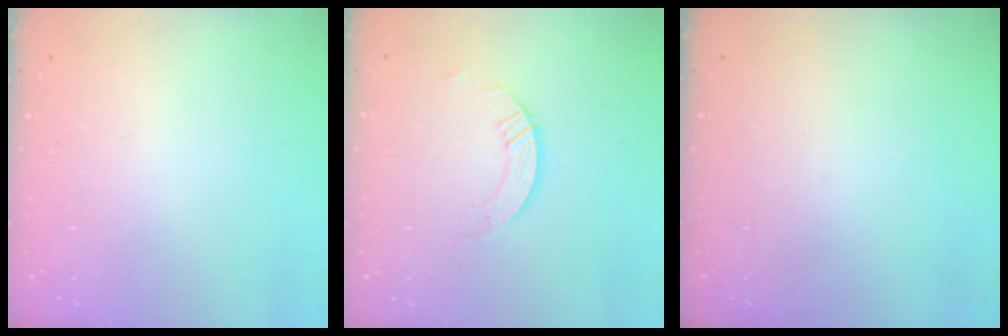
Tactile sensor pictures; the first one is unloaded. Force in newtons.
{"total": 3.7, "press": 3.7, "slide": 0.3}
{"total": 0.0}